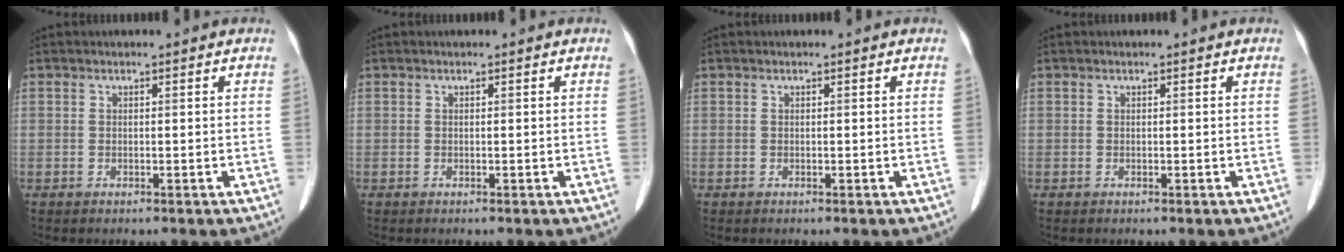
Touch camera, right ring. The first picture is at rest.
{"total": 0.0}
{"total": 0.0}
{"total": 0.0}